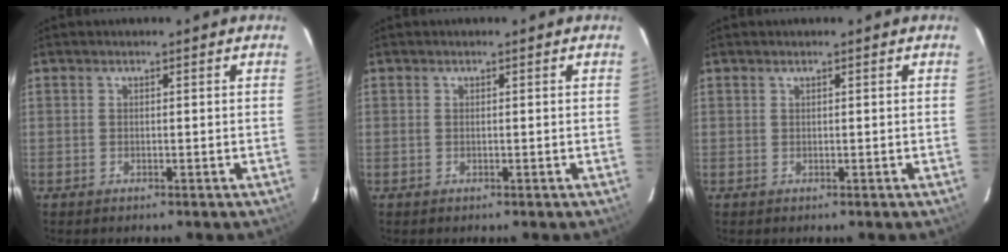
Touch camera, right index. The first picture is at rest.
{"total": 0.0}
{"total": 0.0}